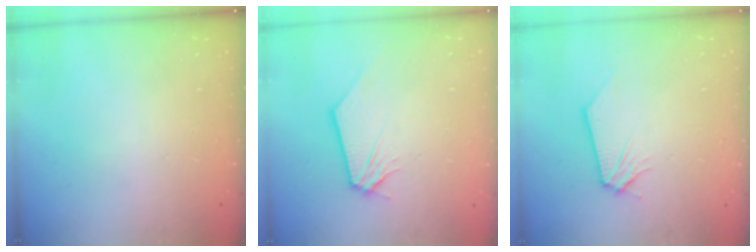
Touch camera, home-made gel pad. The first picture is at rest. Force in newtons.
{"total": 0.0}
{"total": 0.0}